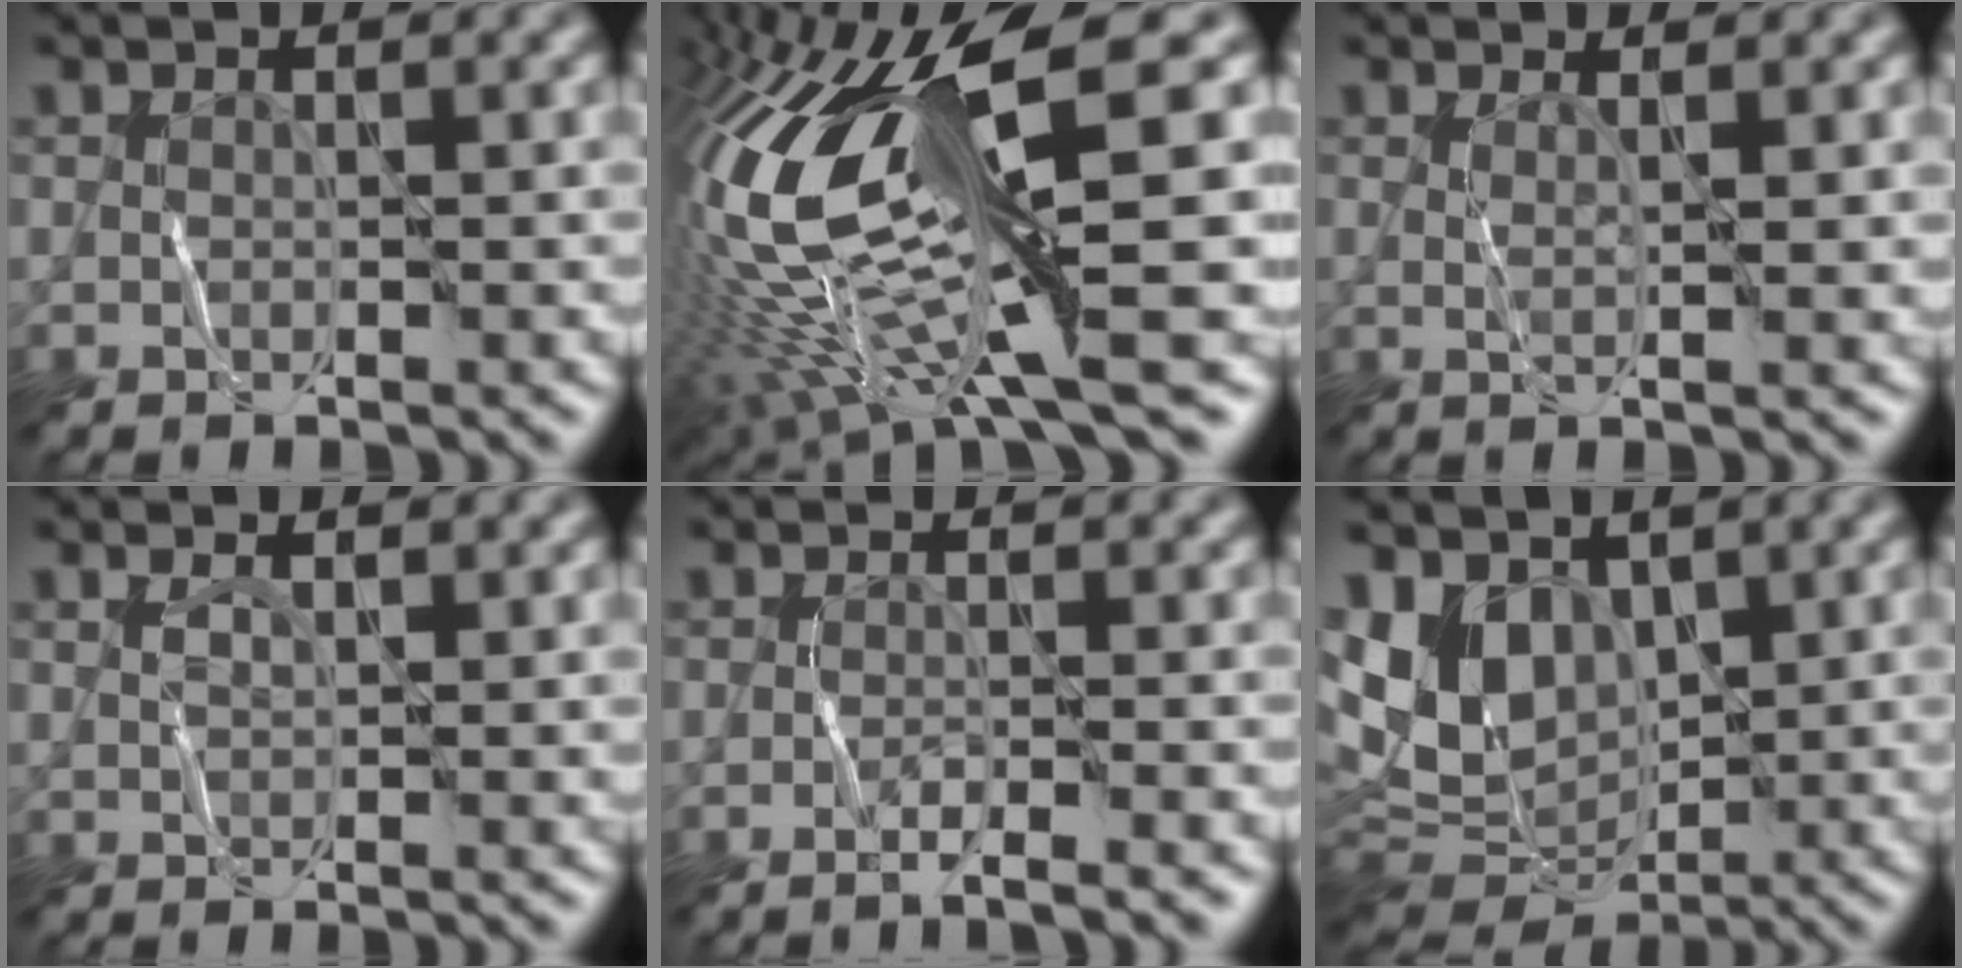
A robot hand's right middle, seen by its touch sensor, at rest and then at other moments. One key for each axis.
{"total": 15.8, "fx": 0.0, "fy": 4.0, "fz": 15.3, "tx": -0.327, "ty": -0.008, "tz": 0.029}
{"total": 1.2, "fx": 0.3, "fy": 0.0, "fz": 1.2, "tx": -0.030, "ty": 0.001, "tz": 0.009}
{"total": 0.8, "fx": 0.5, "fy": -0.1, "fz": 0.6, "tx": -0.017, "ty": 0.006, "tz": 0.016}
{"total": 2.1, "fx": -1.2, "fy": 0.3, "fz": 1.6, "tx": -0.015, "ty": 0.002, "tz": -0.020}
{"total": 7.0, "fx": 2.4, "fy": 4.8, "fz": 4.5, "tx": -0.115, "ty": -0.007, "tz": 0.054}